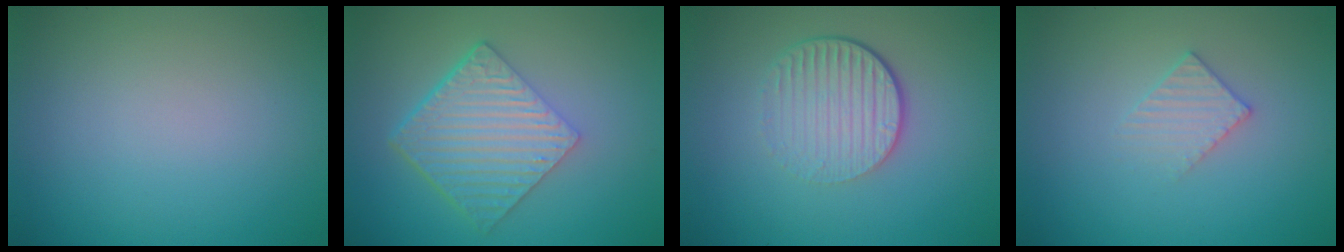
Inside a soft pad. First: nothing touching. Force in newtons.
{"total": 6.3, "press": 4.3, "slide": 4.6}
{"total": 4.6, "press": 2.9, "slide": 3.6}
{"total": 1.9, "press": 1.9, "slide": 0.2}